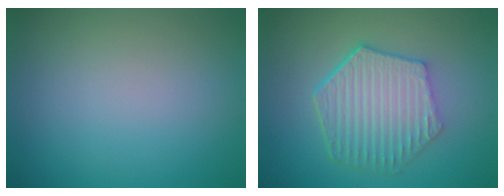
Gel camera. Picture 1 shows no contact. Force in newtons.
{"total": 6.1, "press": 4.5, "slide": 4.0}